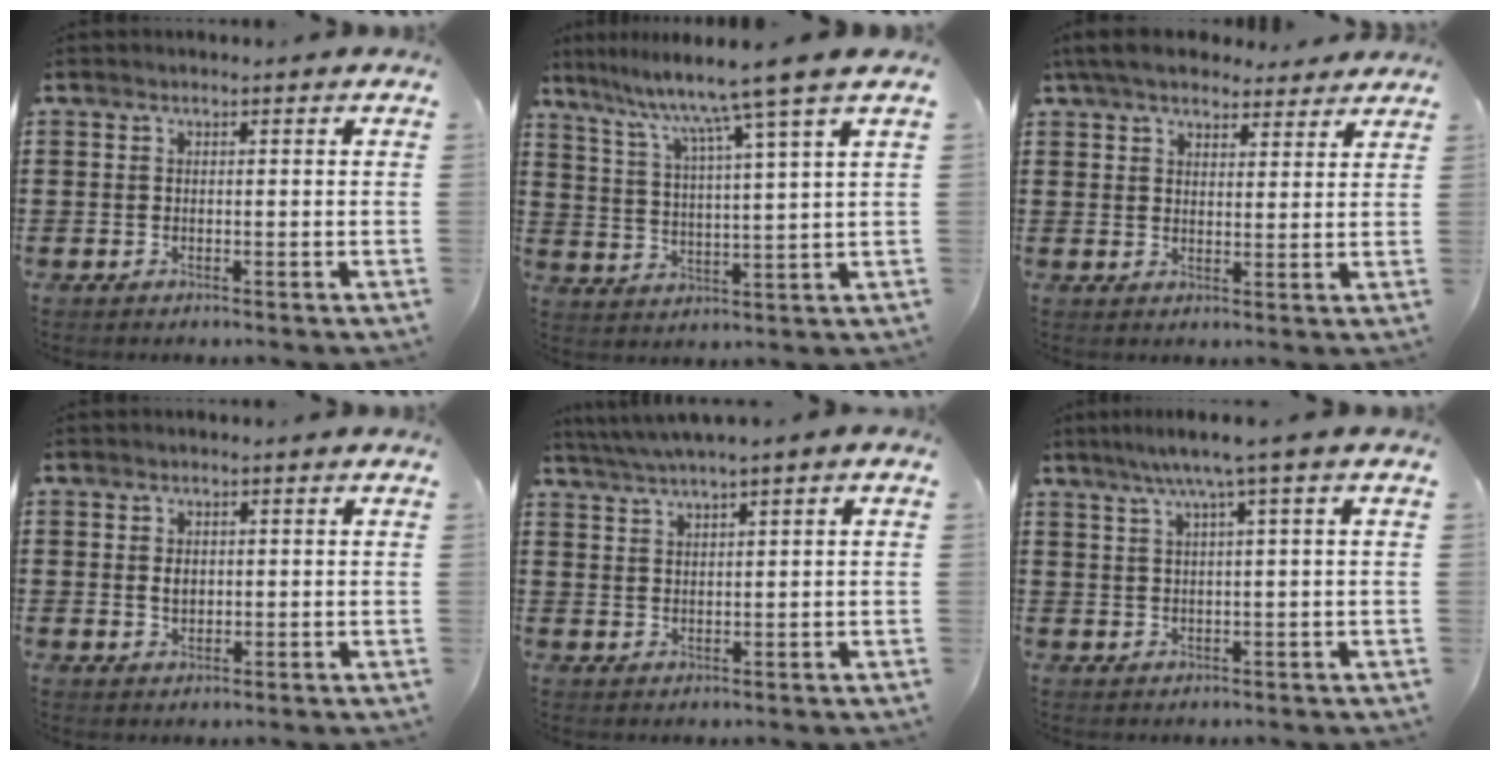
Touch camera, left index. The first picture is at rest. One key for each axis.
{"total": 9.0, "fx": 7.0, "fy": -1.6, "fz": 5.4, "tx": -0.133, "ty": -0.040, "tz": 0.106}
{"total": 5.8, "fx": 5.1, "fy": 1.7, "fz": 2.2, "tx": -0.059, "ty": -0.006, "tz": 0.096}
{"total": 1.8, "fx": 0.3, "fy": 1.2, "fz": 1.3, "tx": -0.029, "ty": 0.008, "tz": 0.003}
{"total": 2.5, "fx": 1.8, "fy": -0.4, "fz": 1.7, "tx": -0.034, "ty": -0.002, "tz": 0.033}
{"total": 4.0, "fx": 1.8, "fy": -0.5, "fz": 3.5, "tx": -0.072, "ty": -0.002, "tz": 0.027}